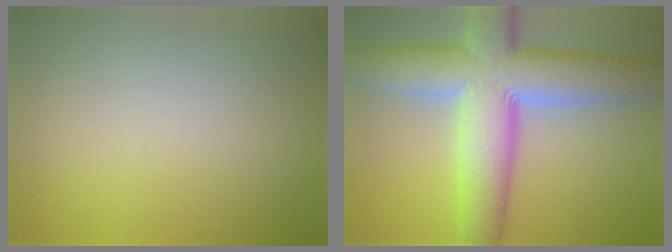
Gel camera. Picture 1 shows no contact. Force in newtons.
{"total": 11.8, "press": 11.8, "slide": 0.8}